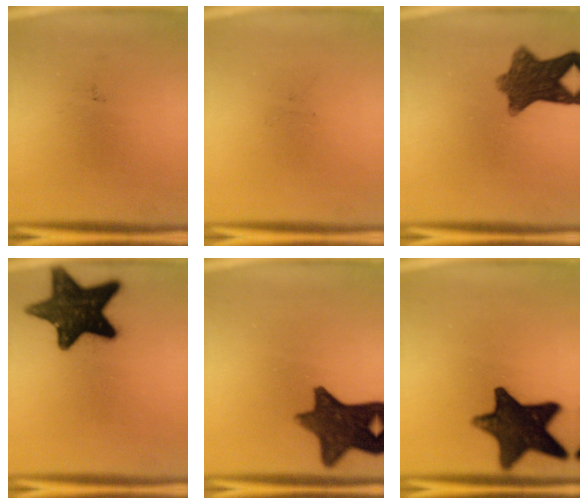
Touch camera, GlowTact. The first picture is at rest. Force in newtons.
{"total": 0.0}
{"total": 9.5}
{"total": 16.6}
{"total": 12.0}
{"total": 14.5}